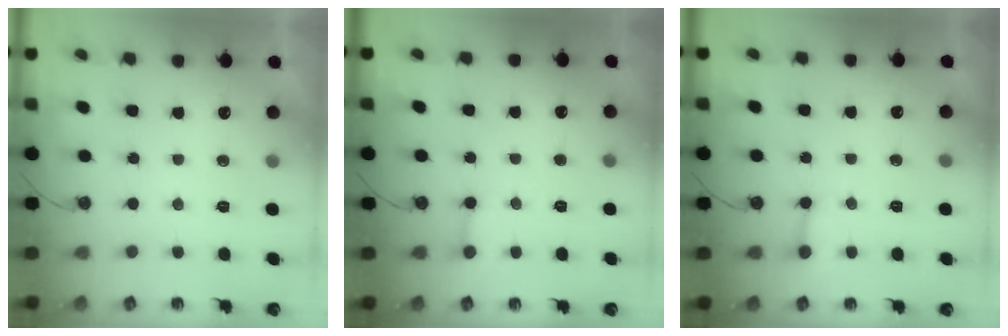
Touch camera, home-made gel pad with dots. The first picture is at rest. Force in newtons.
{"total": 2.2, "press": 2.2, "slide": 0.2}
{"total": 2.4, "press": 2.4, "slide": 0.1}